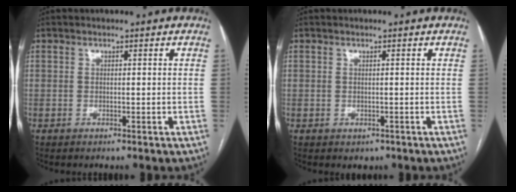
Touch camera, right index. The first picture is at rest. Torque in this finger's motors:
{"motor_torque": [-0.04, 0.00, -0.19, -0.05]}